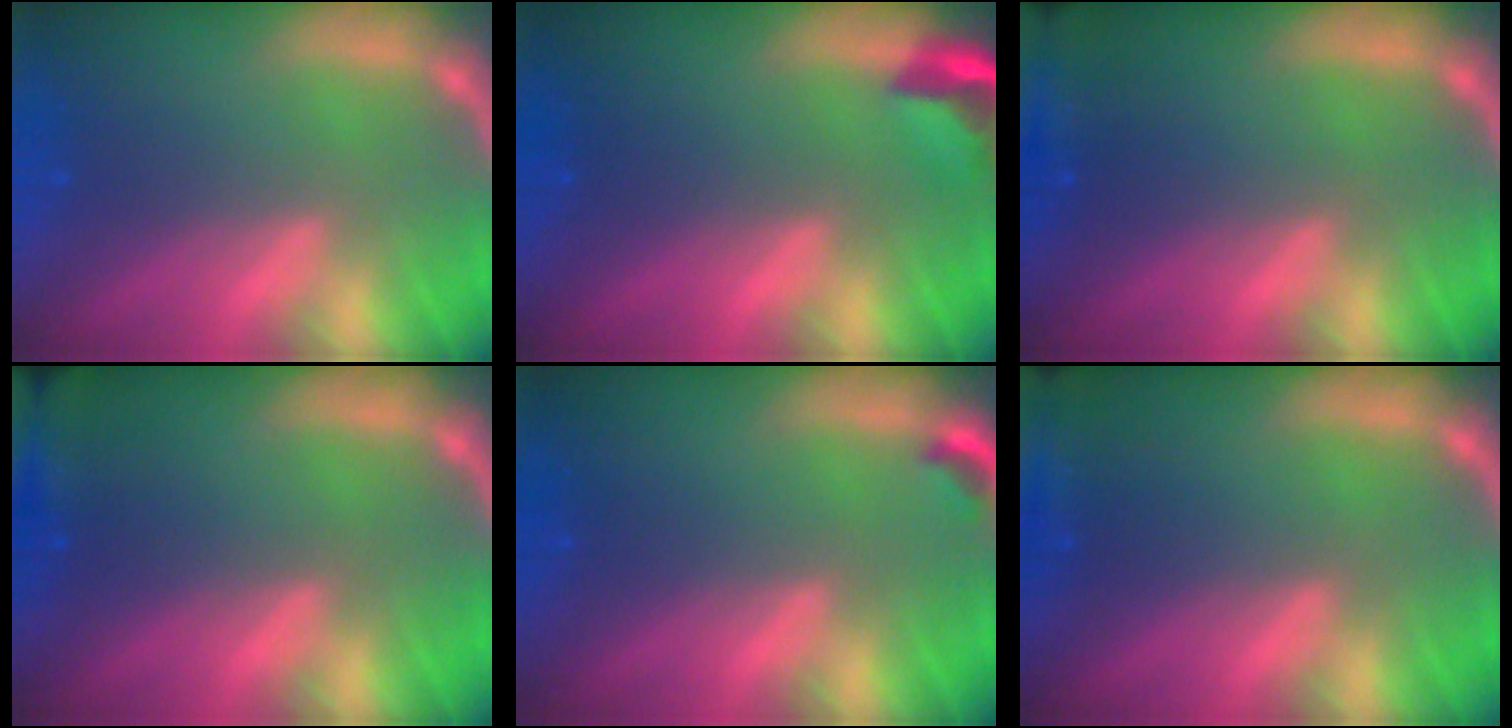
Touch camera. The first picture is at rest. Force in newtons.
{"total": 2.9}
{"total": 9.0}
{"total": 7.0}
{"total": 0.9}
{"total": 9.5}